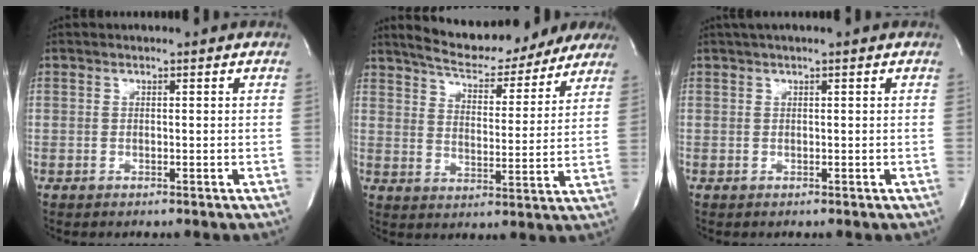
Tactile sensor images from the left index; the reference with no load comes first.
{"total": 18.8, "force": [16.6, 5.3, 7.0], "torque": [-0.100, -0.006, 0.220]}
{"total": 1.8, "force": [1.1, 0.0, 1.4], "torque": [-0.023, 0.020, 0.018]}